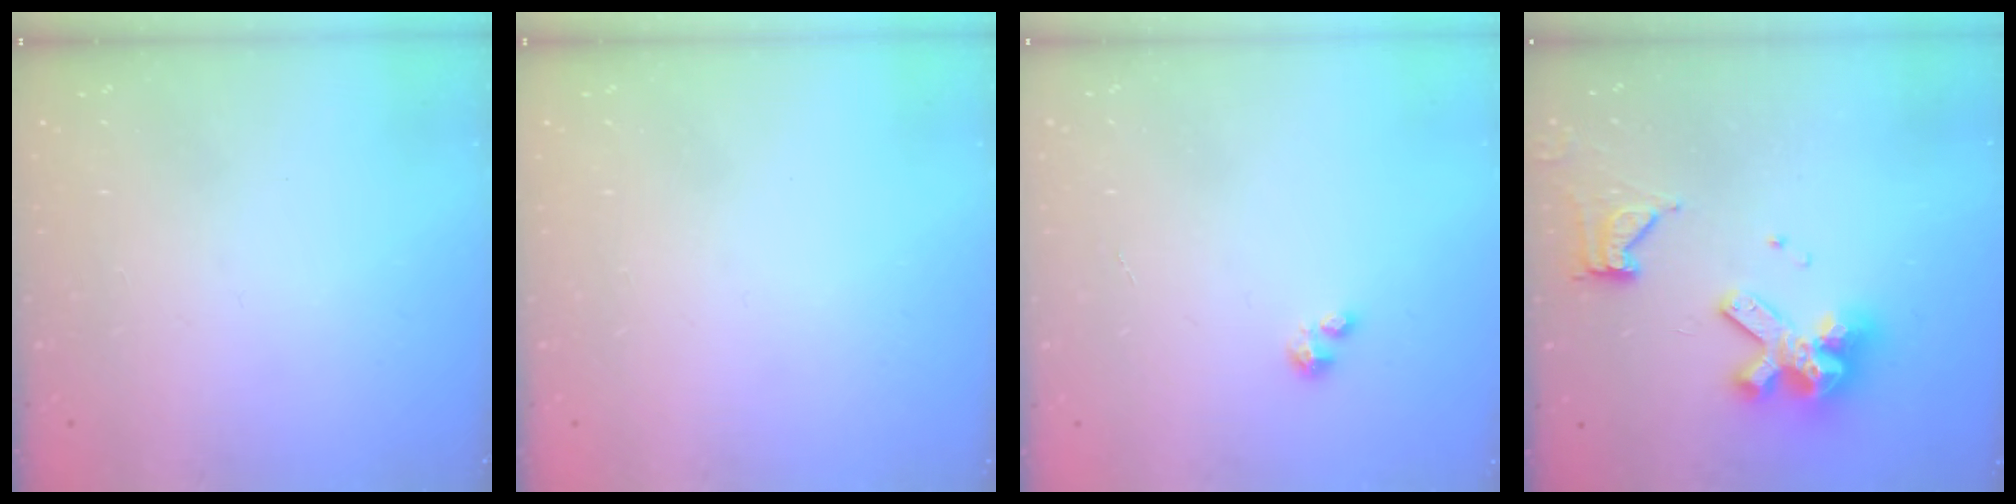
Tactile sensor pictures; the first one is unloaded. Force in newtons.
{"total": 0.0}
{"total": 0.9, "press": 0.9, "slide": 0.3}
{"total": 12.2, "press": 12.1, "slide": 1.3}